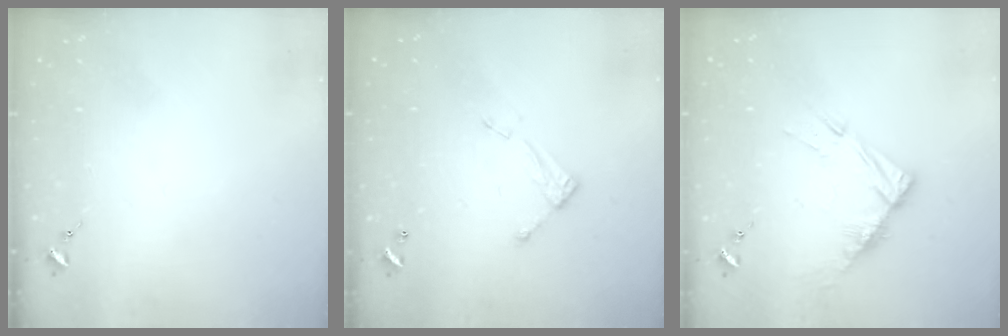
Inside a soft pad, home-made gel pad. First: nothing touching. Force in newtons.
{"total": 4.7, "press": 4.6, "slide": 0.4}
{"total": 10.5, "press": 10.4, "slide": 1.0}